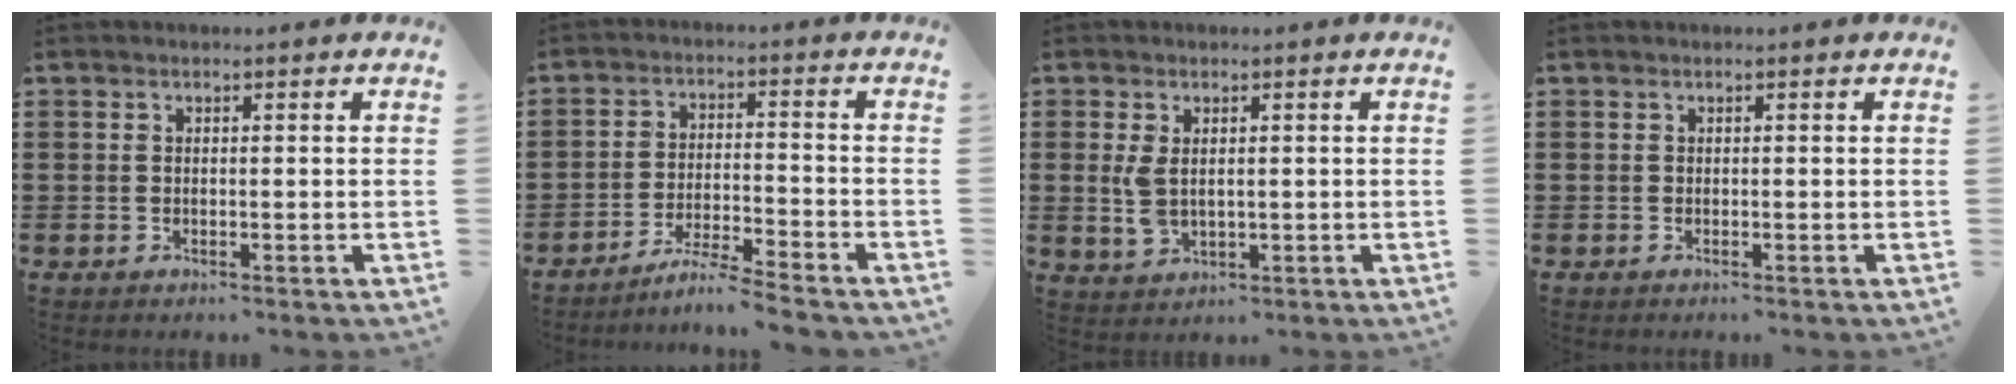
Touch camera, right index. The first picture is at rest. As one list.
[{"total": 5.1, "force": [-4.8, -0.6, 1.6], "torque": [-0.036, -0.009, -0.096]}, {"total": 3.6, "force": [0.3, 2.0, 3.0], "torque": [-0.076, 0.002, 0.001]}, {"total": 0.0}]